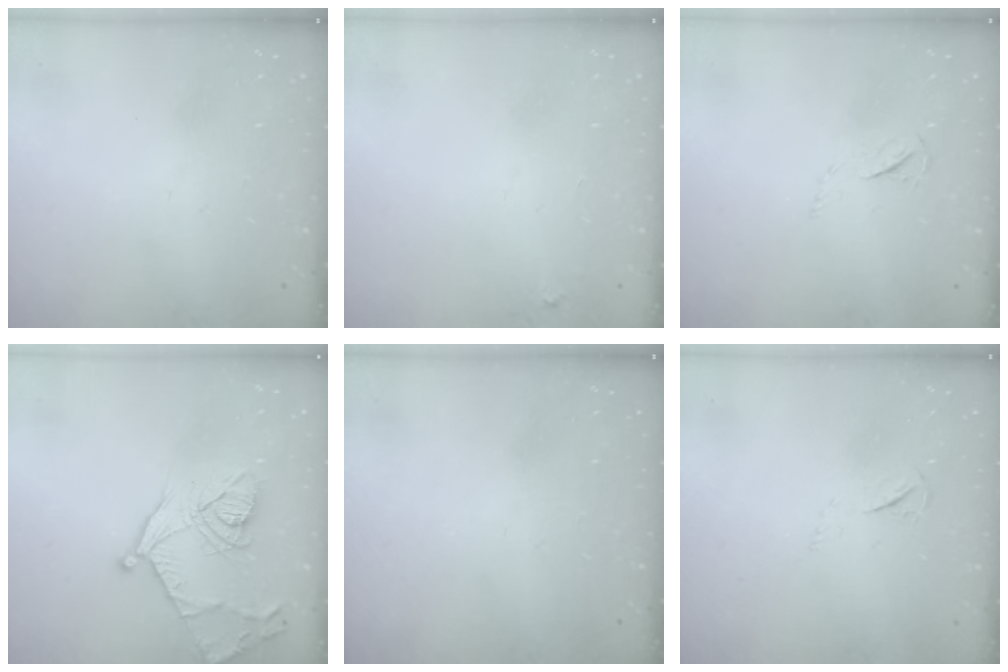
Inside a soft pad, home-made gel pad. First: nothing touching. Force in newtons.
{"total": 2.3, "press": 2.3, "slide": 0.2}
{"total": 3.9, "press": 3.8, "slide": 0.4}
{"total": 16.2, "press": 16.2, "slide": 1.4}
{"total": 0.0}
{"total": 3.1, "press": 3.1, "slide": 0.5}